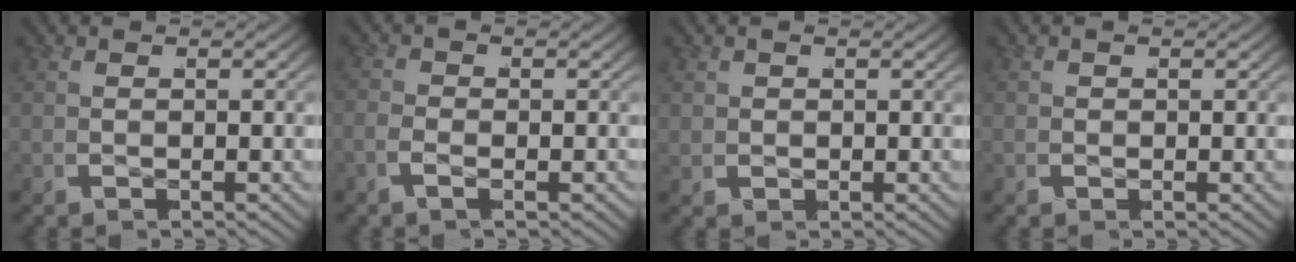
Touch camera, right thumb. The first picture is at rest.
{"total": 0.9, "force": [-0.8, 0.2, 0.3], "torque": [-0.014, -0.001, -0.020]}
{"total": 0.7, "force": [0.4, 0.6, 0.1], "torque": [-0.002, -0.001, 0.012]}
{"total": 0.0}